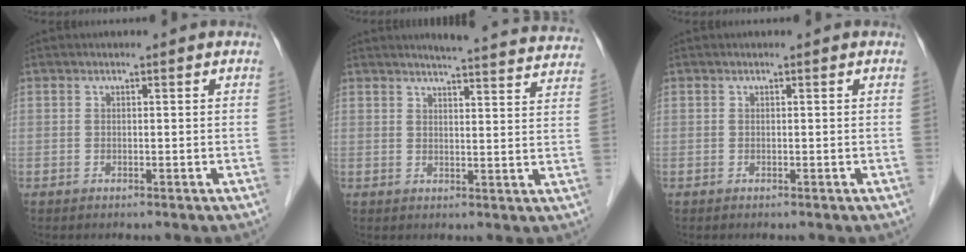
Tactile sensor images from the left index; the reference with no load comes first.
{"total": 17.5, "force": [16.7, 0.9, 4.9], "torque": [-0.056, -0.042, 0.184]}
{"total": 0.0}